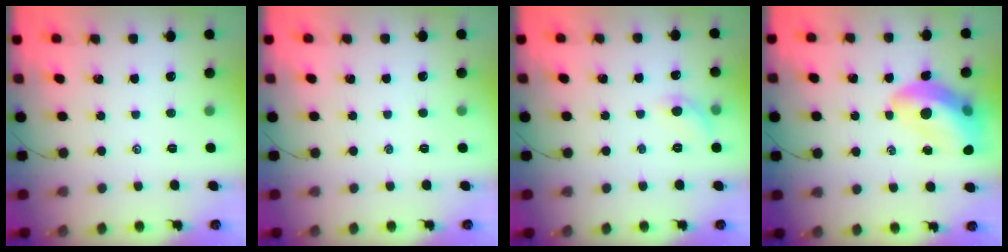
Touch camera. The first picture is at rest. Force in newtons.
{"total": 0.0}
{"total": 6.0, "press": 5.8, "slide": 1.7}
{"total": 13.8, "press": 13.3, "slide": 3.7}